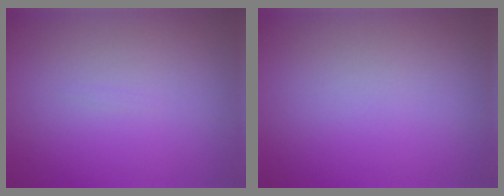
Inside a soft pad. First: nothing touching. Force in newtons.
{"total": 0.0}